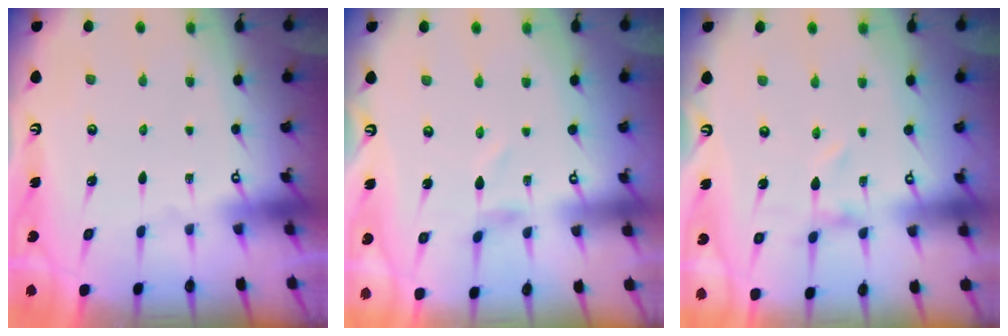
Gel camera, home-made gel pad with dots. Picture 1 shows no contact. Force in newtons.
{"total": 0.7, "press": 0.7, "slide": 0.2}
{"total": 0.0}